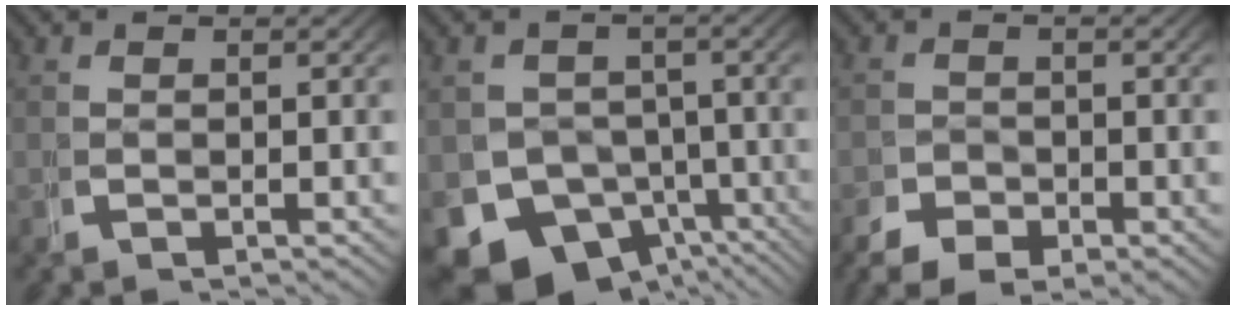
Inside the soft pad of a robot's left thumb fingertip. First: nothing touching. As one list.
[{"total": 14.5, "force": [-6.2, 11.2, 6.7], "torque": [-0.141, -0.078, -0.081]}, {"total": 3.2, "force": [-2.0, 1.9, 1.6], "torque": [-0.013, -0.016, -0.034]}]